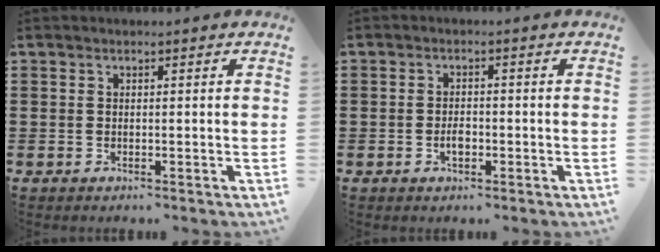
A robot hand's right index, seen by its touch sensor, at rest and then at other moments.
{"total": 2.1, "force": [-0.7, 1.0, 1.7], "torque": [-0.033, 0.000, -0.012]}